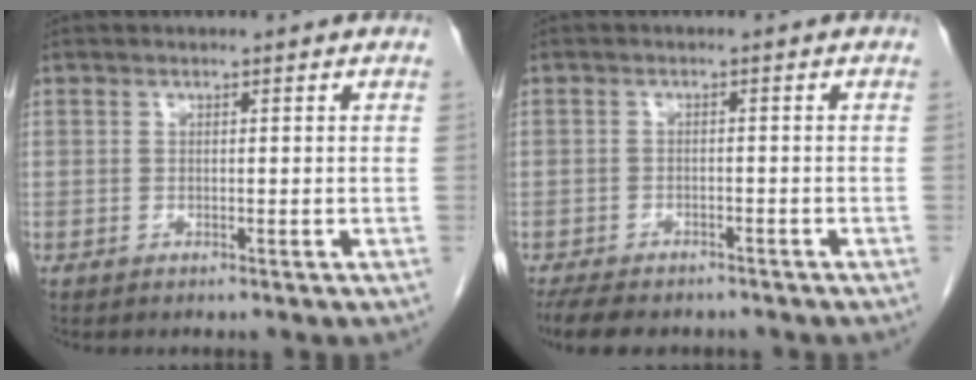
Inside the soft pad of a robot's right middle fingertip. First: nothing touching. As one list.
[{"total": 9.4, "force": [-7.7, 3.6, 4.0], "torque": [-0.072, -0.007, -0.108]}]